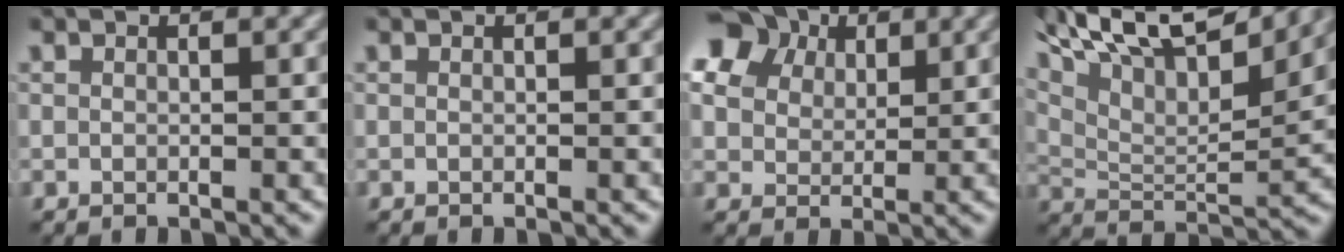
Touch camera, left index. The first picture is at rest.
{"total": 0.0}
{"total": 9.4, "force": [5.5, 6.3, 4.3], "torque": [-0.118, 0.027, 0.089]}
{"total": 13.5, "force": [8.9, 4.2, 9.2], "torque": [-0.169, 0.023, 0.144]}